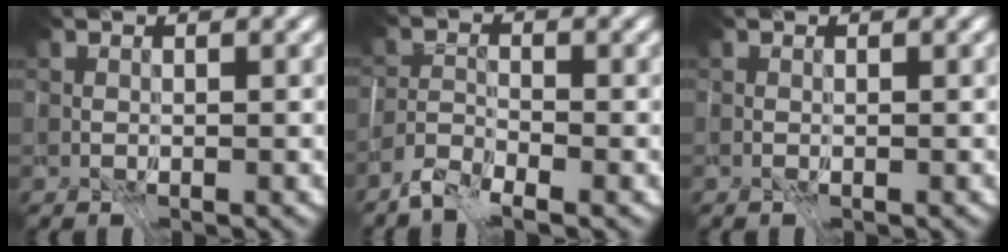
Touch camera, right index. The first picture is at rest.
{"total": 4.6, "force": [-3.9, -2.3, -1.1], "torque": [0.038, -0.017, -0.075]}
{"total": 0.0}